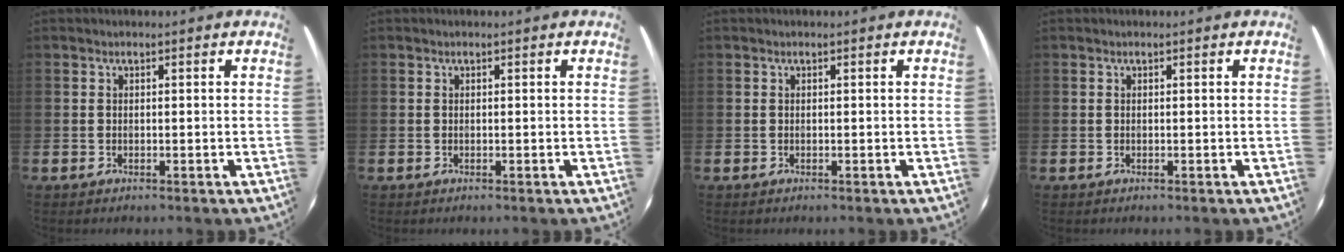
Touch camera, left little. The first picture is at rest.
{"total": 0.0}
{"total": 0.0}
{"total": 0.0}